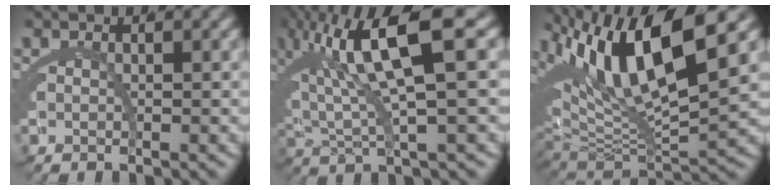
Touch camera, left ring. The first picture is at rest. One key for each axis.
{"total": 10.1, "fx": 2.9, "fy": 3.7, "fz": 8.9, "tx": -0.160, "ty": 0.022, "tz": 0.044}
{"total": 13.1, "fx": 3.4, "fy": 6.9, "fz": 10.6, "tx": -0.183, "ty": 0.011, "tz": 0.057}